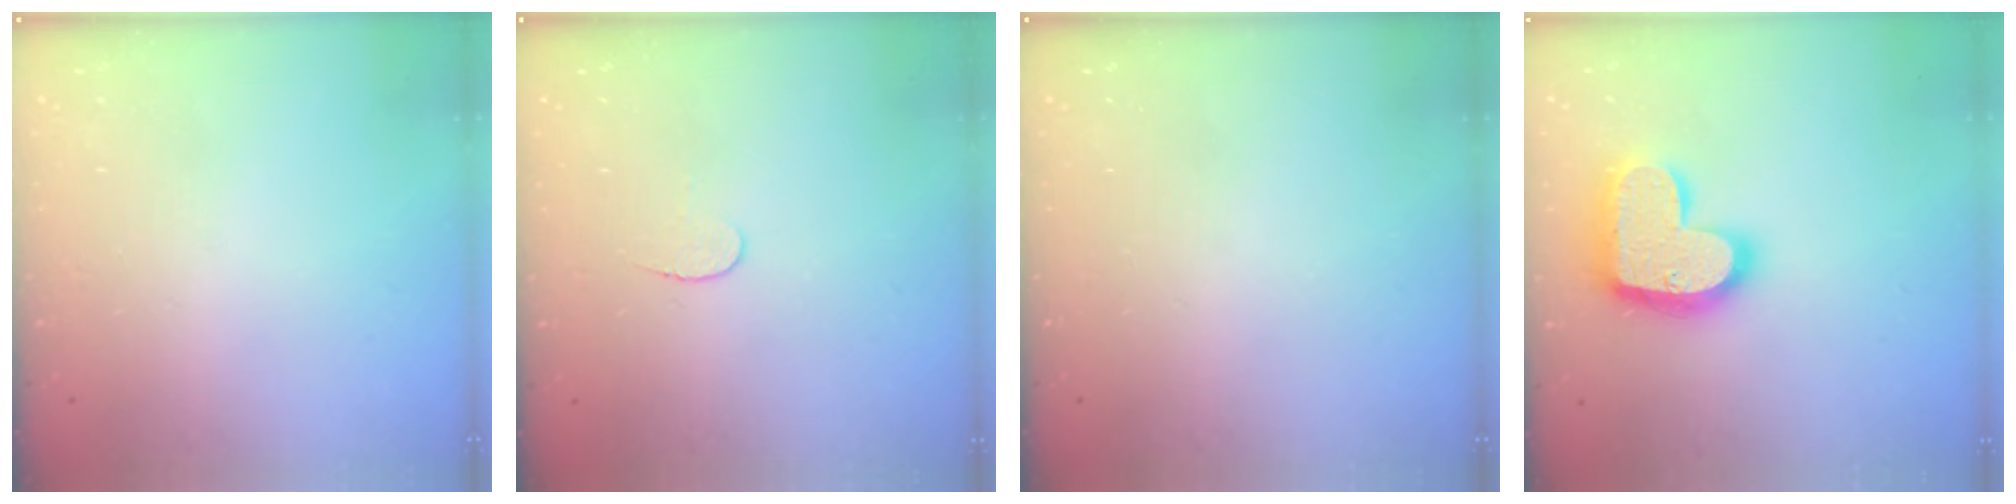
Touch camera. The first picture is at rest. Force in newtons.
{"total": 4.0, "press": 4.0, "slide": 0.4}
{"total": 0.0}
{"total": 18.9, "press": 18.9, "slide": 1.1}